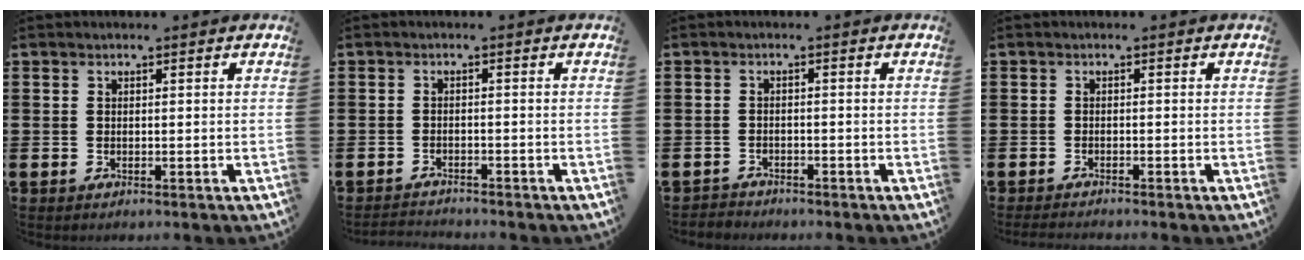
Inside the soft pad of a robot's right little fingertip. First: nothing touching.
{"total": 1.4, "force": [-1.4, 0.0, -0.1], "torque": [-0.003, 0.002, -0.029]}
{"total": 1.3, "force": [-1.2, 0.3, -0.2], "torque": [0.000, 0.003, -0.027]}
{"total": 0.8, "force": [-0.8, -0.1, 0.2], "torque": [-0.005, -0.002, -0.015]}